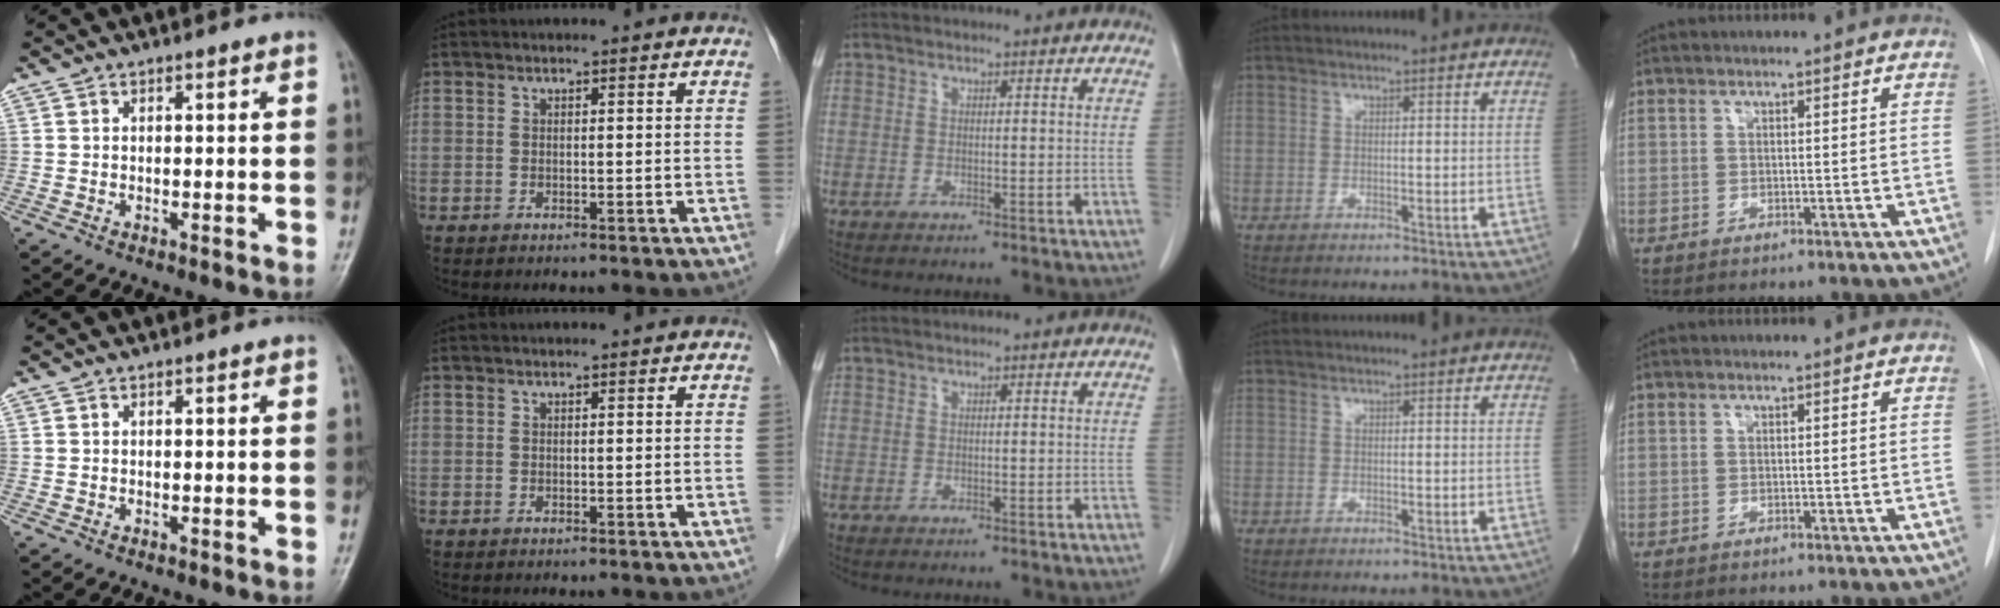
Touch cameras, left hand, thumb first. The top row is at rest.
{}